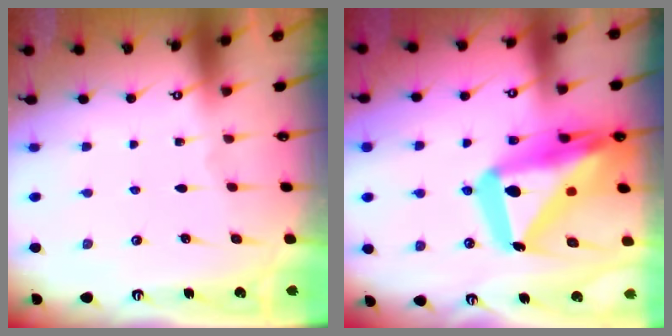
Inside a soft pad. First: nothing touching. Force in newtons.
{"total": 26.5, "press": 26.3, "slide": 2.7}